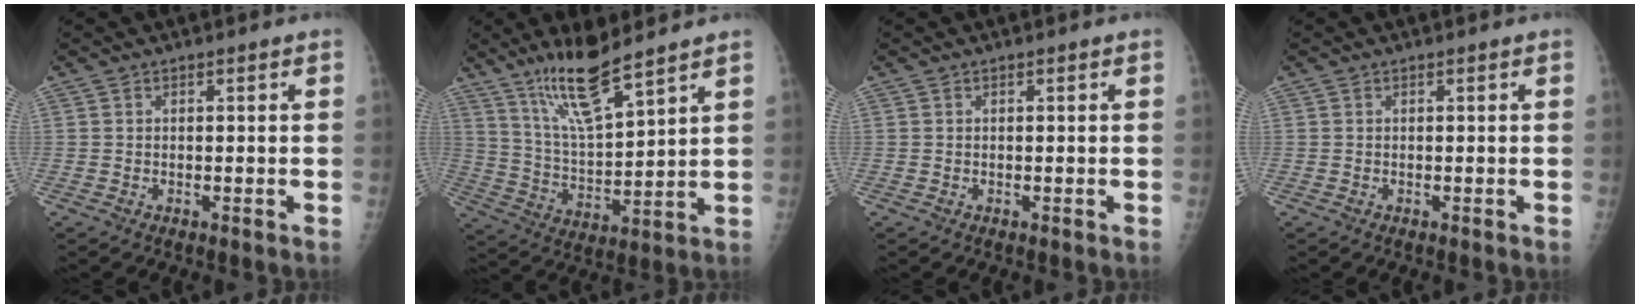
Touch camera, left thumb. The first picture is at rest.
{"total": 12.3, "force": [9.3, 2.0, 7.9], "torque": [-0.141, -0.063, 0.184]}
{"total": 0.0}
{"total": 0.0}